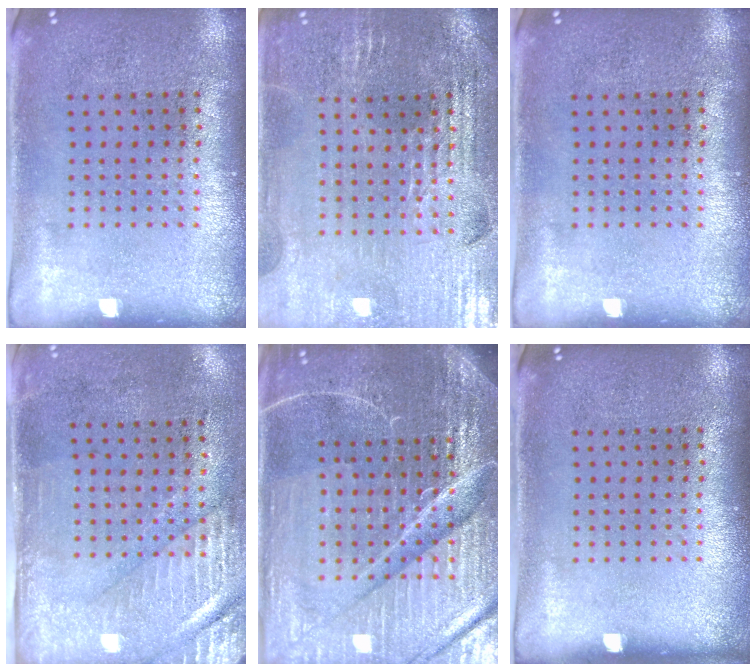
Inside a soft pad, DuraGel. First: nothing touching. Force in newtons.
{"total": 2.8, "press": 2.8, "slide": 0.5}
{"total": 0.0}
{"total": 2.9, "press": 2.4, "slide": 1.6}
{"total": 6.5, "press": 5.8, "slide": 3.0}
{"total": 0.0}